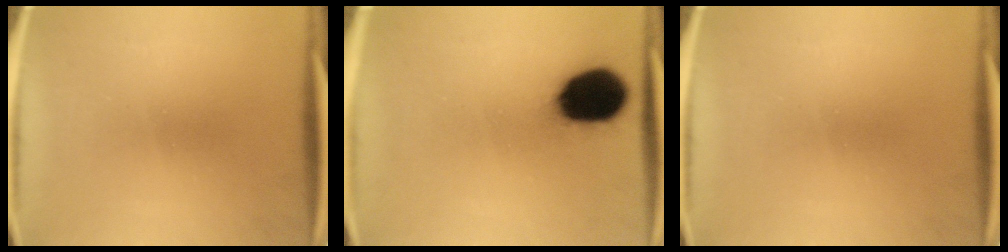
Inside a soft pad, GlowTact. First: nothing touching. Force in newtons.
{"total": 17.9}
{"total": 0.0}